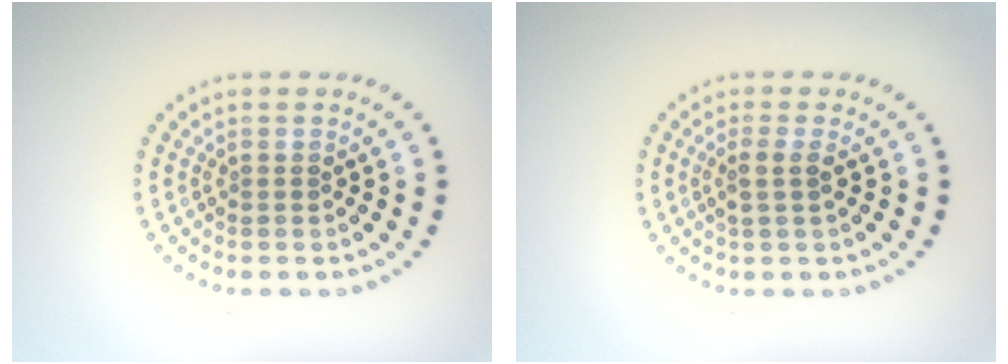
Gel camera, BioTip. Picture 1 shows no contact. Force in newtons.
{"total": 1.6, "press": 1.3, "slide": 0.8}